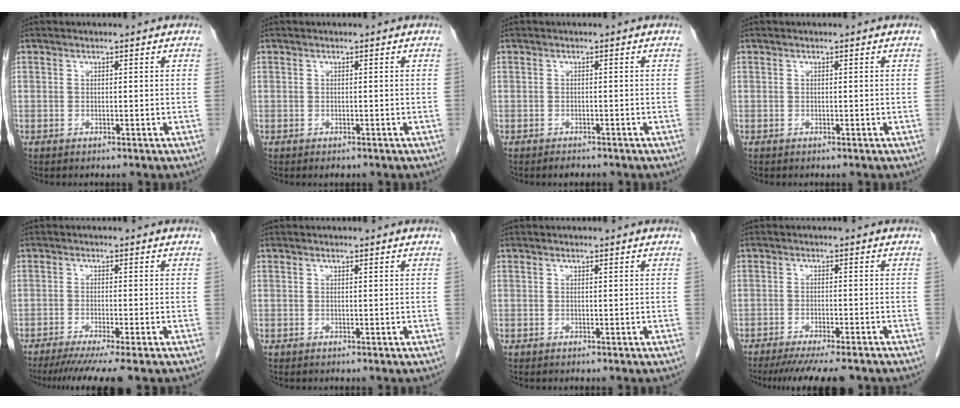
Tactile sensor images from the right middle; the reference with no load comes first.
{"total": 0.9, "force": [-0.7, 0.4, 0.4], "torque": [-0.007, -0.001, -0.006]}
{"total": 1.5, "force": [-1.3, 0.6, 0.5], "torque": [-0.011, -0.002, -0.015]}
{"total": 0.0}
{"total": 8.5, "force": [-6.9, -0.8, 4.9], "torque": [-0.060, -0.024, -0.107]}
{"total": 0.0}
{"total": 0.0}
{"total": 11.5, "force": [-9.8, 1.4, 6.0], "torque": [-0.079, -0.024, -0.138]}